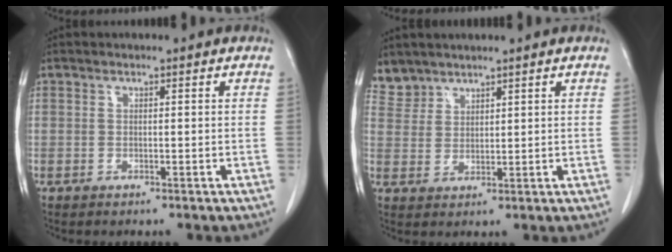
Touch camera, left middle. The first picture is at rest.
{"total": 3.6, "force": [3.3, 1.4, -0.5], "torque": [0.014, 0.009, 0.071]}